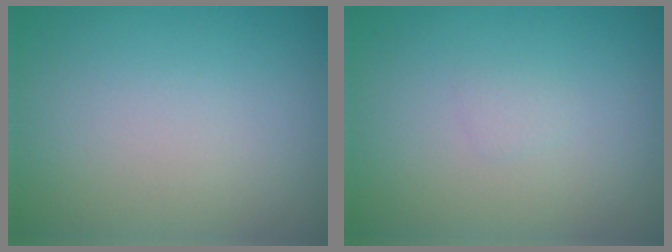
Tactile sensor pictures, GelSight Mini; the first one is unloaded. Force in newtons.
{"total": 0.6, "press": 0.6, "slide": 0.0}